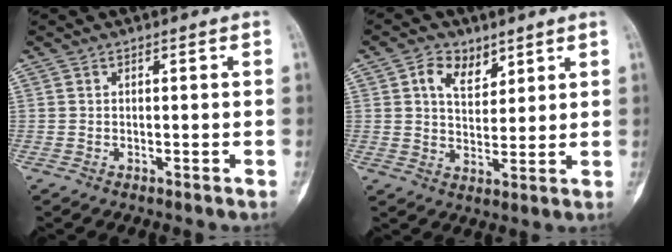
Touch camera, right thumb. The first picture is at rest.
{"total": 6.6, "force": [3.6, 4.4, 3.5], "torque": [-0.039, -0.021, 0.062]}